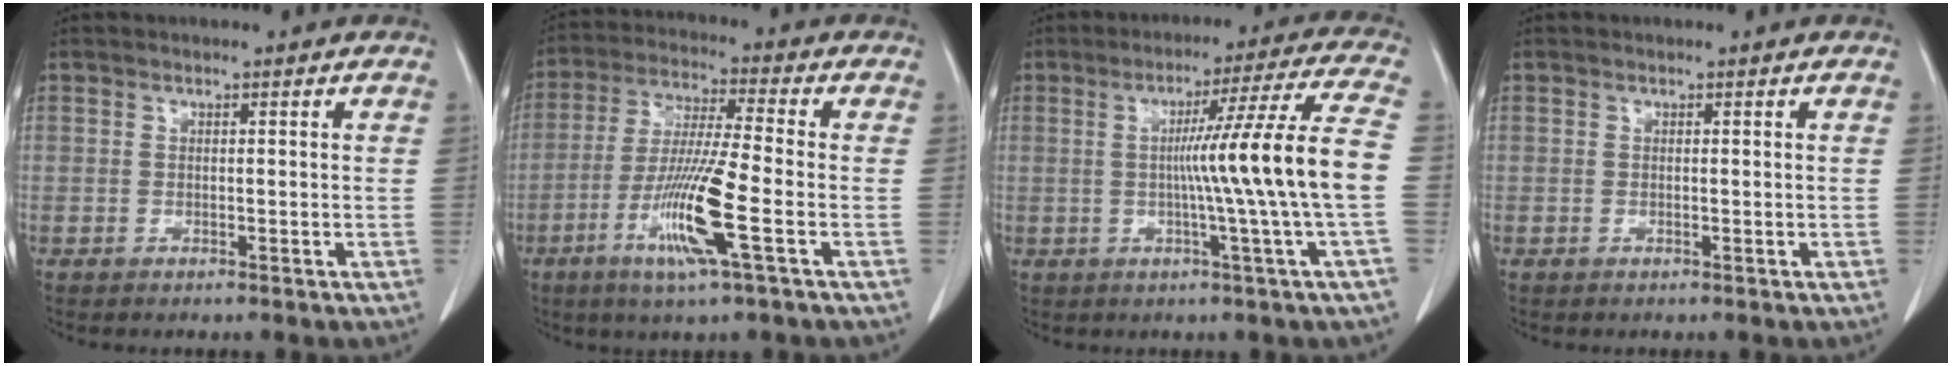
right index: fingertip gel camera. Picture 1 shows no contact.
{"total": 12.2, "force": [-4.3, -0.3, 11.4], "torque": [-0.226, -0.019, -0.087]}
{"total": 13.9, "force": [-1.0, -3.1, 13.5], "torque": [-0.196, 0.000, -0.016]}
{"total": 0.0}